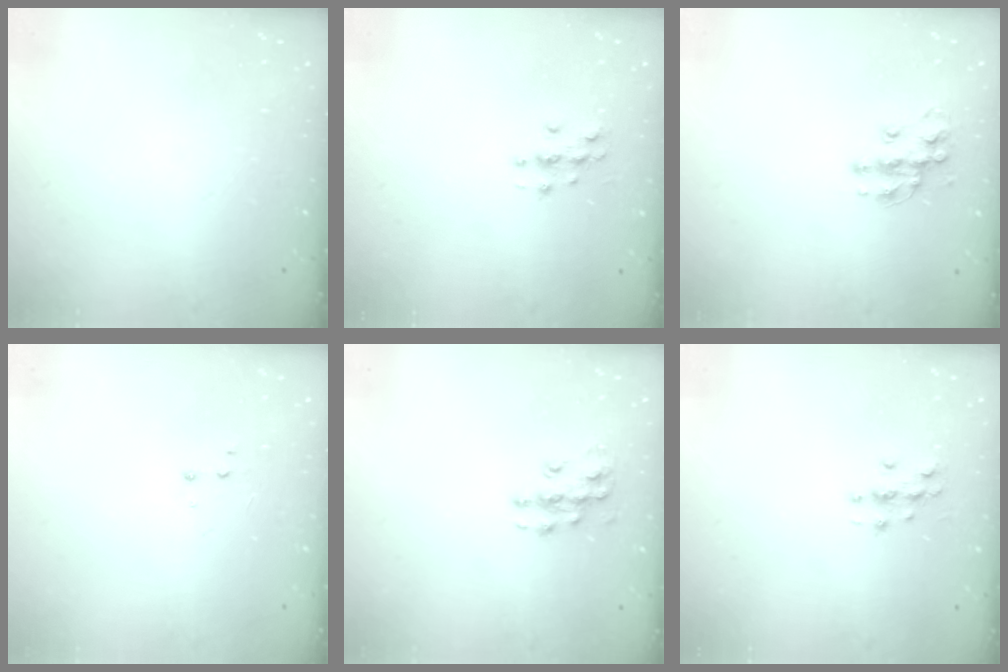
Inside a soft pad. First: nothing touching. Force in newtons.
{"total": 2.8, "press": 2.8, "slide": 0.3}
{"total": 10.8, "press": 10.8, "slide": 0.6}
{"total": 3.4, "press": 3.3, "slide": 0.6}
{"total": 8.9, "press": 8.8, "slide": 0.6}
{"total": 2.8, "press": 2.8, "slide": 0.3}